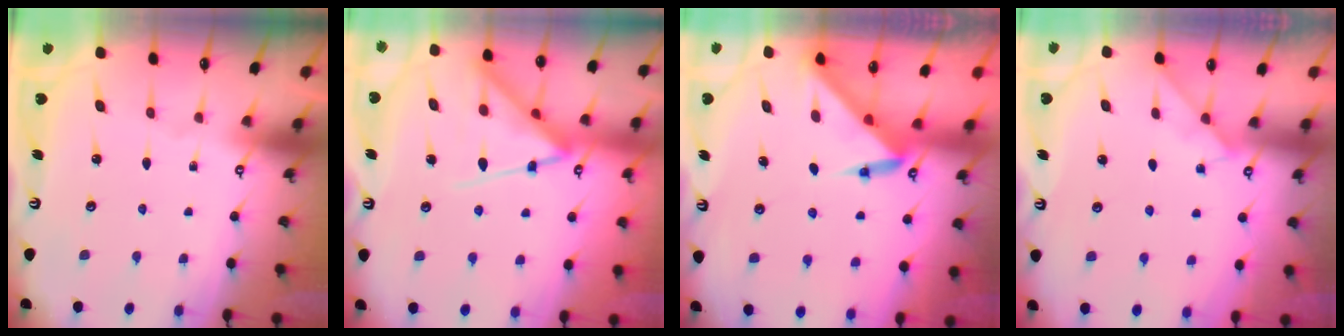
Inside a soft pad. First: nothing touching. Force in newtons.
{"total": 12.6, "press": 12.6, "slide": 1.0}
{"total": 3.0, "press": 3.0, "slide": 0.1}
{"total": 3.4, "press": 3.4, "slide": 0.4}